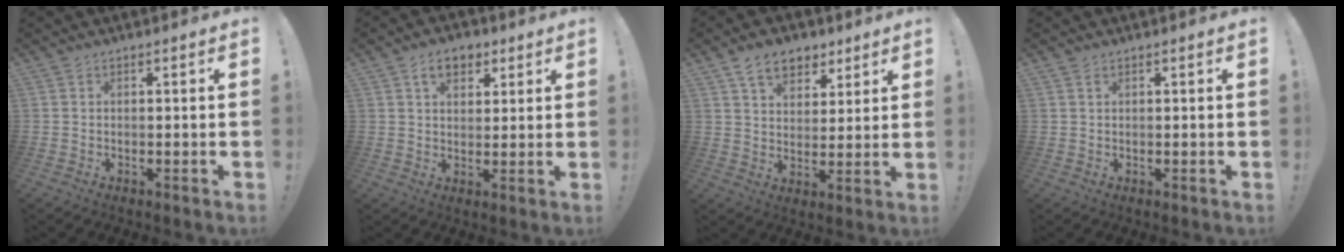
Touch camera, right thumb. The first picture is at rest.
{"total": 7.4, "force": [3.6, 5.0, 4.0], "torque": [-0.054, -0.002, 0.067]}
{"total": 10.4, "force": [6.3, 6.9, 4.6], "torque": [-0.074, -0.022, 0.122]}
{"total": 0.7, "force": [0.6, 0.3, 0.3], "torque": [-0.011, 0.002, 0.012]}